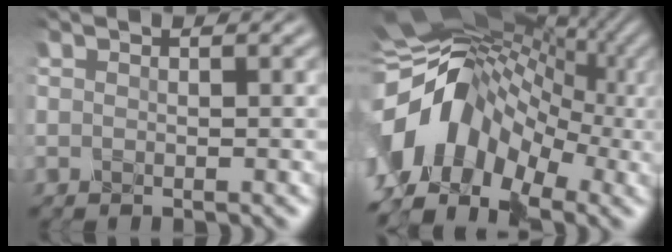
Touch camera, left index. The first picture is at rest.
{"total": 11.6, "force": [-2.3, 9.0, 7.0], "torque": [-0.138, 0.008, -0.057]}